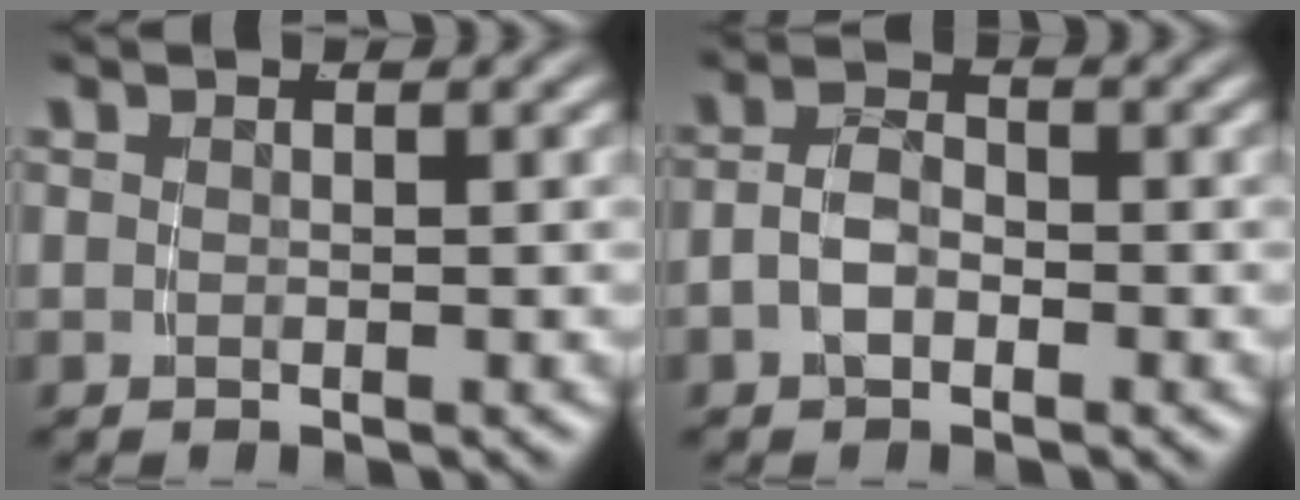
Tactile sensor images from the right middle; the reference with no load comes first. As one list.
[{"total": 3.0, "force": [-1.2, 2.0, 1.8], "torque": [-0.046, -0.010, -0.018]}]